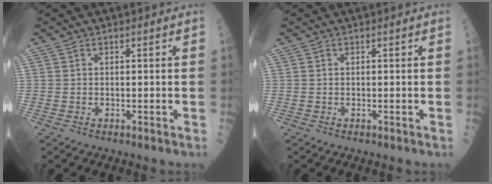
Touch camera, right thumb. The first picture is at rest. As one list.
[{"total": 0.0}]